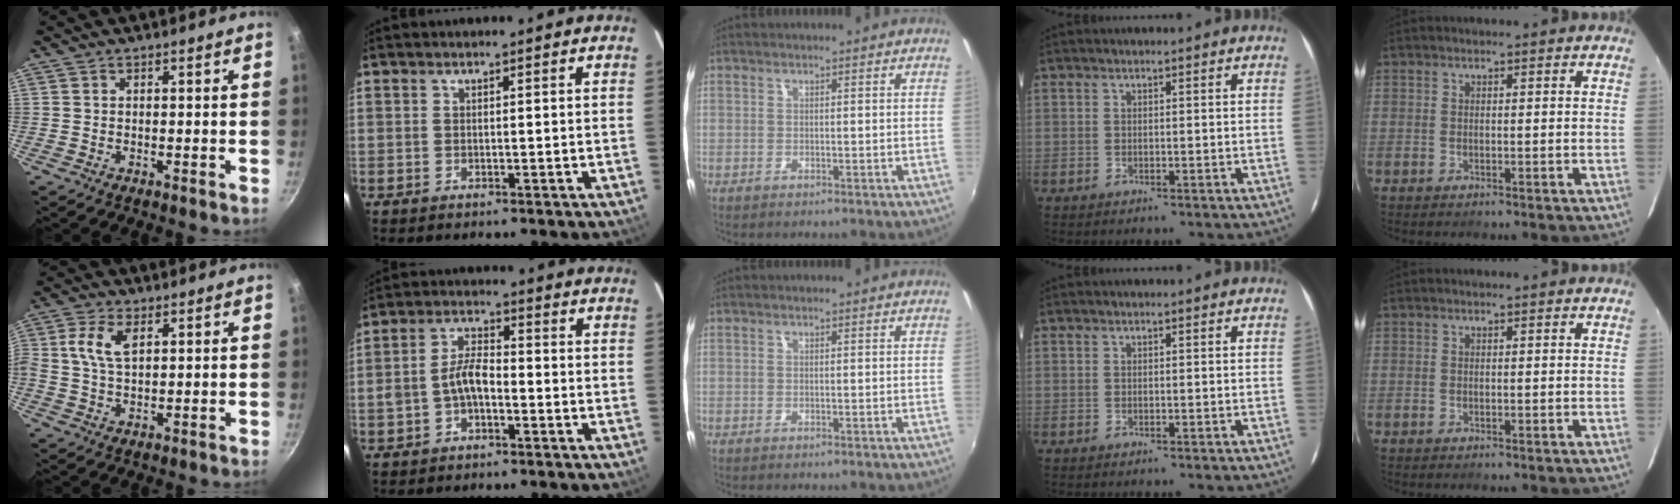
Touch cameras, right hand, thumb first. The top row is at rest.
{"thumb": {"total": 6.4, "force": [1.8, 3.6, 5.0], "torque": [-0.096, 0.002, 0.033]}, "index": {"total": 5.6, "force": [-1.9, 2.8, 4.4], "torque": [-0.090, 0.015, -0.033]}}